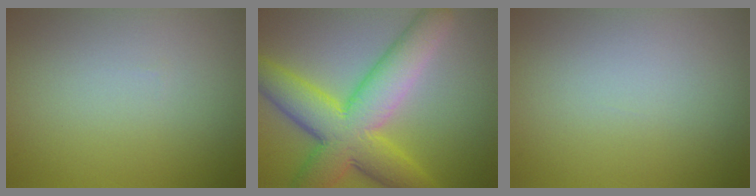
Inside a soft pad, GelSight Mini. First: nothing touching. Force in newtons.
{"total": 10.1, "press": 10.1, "slide": 0.3}
{"total": 0.0}